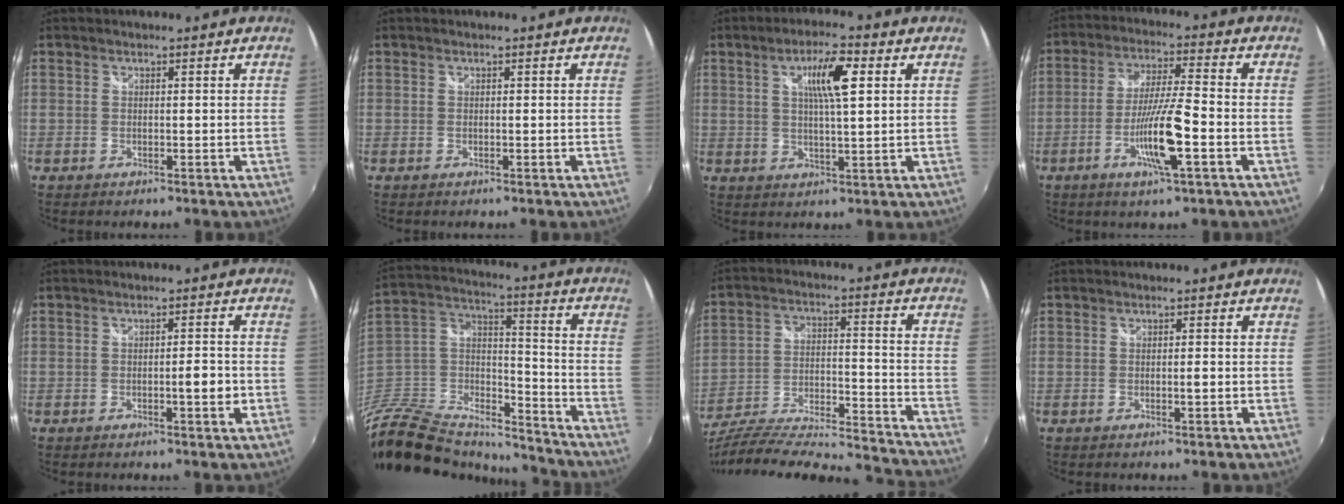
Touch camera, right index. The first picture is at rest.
{"total": 0.0}
{"total": 7.9, "force": [2.6, 1.4, 7.3], "torque": [-0.121, 0.007, 0.043]}
{"total": 10.1, "force": [-3.7, 0.2, 9.4], "torque": [-0.183, -0.003, -0.068]}
{"total": 2.9, "force": [-0.7, 0.4, 2.8], "torque": [-0.043, 0.004, -0.009]}
{"total": 25.9, "force": [-20.4, 11.5, 11.0], "torque": [-0.254, 0.034, -0.335]}
{"total": 28.3, "force": [-24.9, 2.8, 13.3], "torque": [-0.213, -0.051, -0.365]}
{"total": 0.9, "force": [-0.2, 0.0, 0.8], "torque": [-0.015, 0.004, -0.002]}